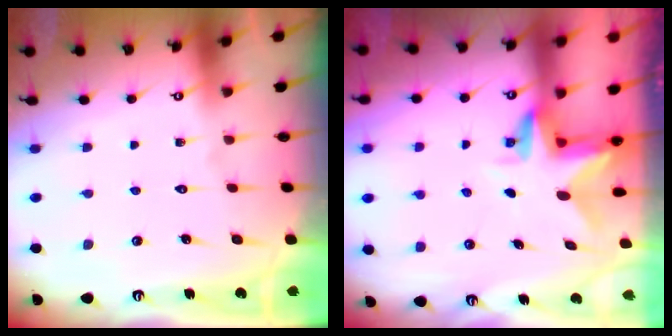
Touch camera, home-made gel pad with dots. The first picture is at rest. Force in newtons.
{"total": 3.5, "press": 3.4, "slide": 0.3}